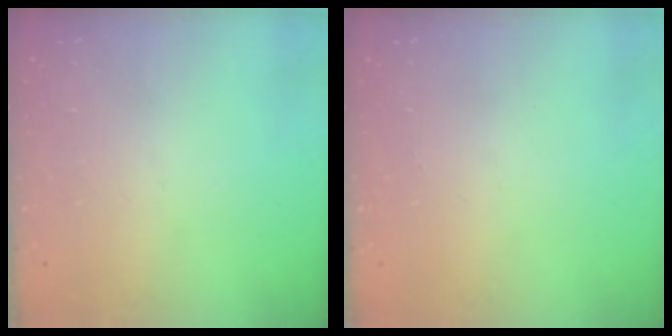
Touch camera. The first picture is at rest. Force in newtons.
{"total": 0.0}